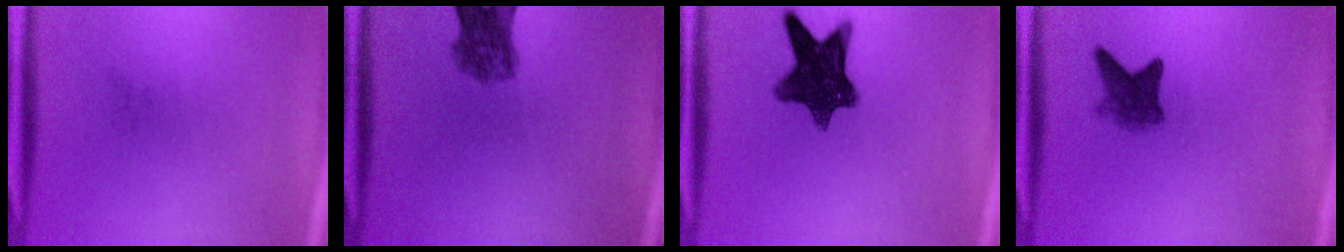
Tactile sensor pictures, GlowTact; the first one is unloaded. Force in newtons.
{"total": 5.6}
{"total": 10.8}
{"total": 3.7}